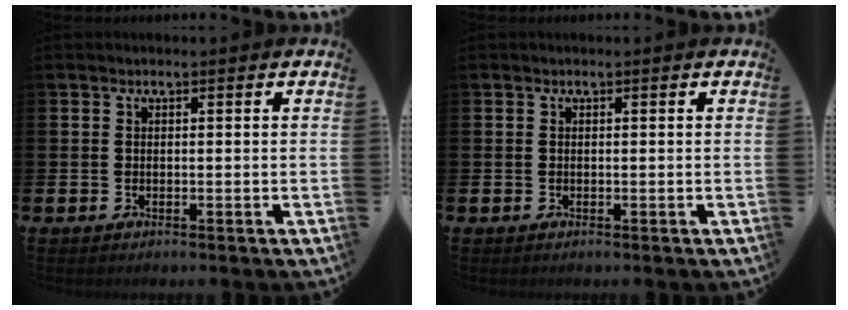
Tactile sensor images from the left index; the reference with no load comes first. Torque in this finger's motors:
{"motor_torque": [-0.02, 0.00, 0.00, 0.00]}